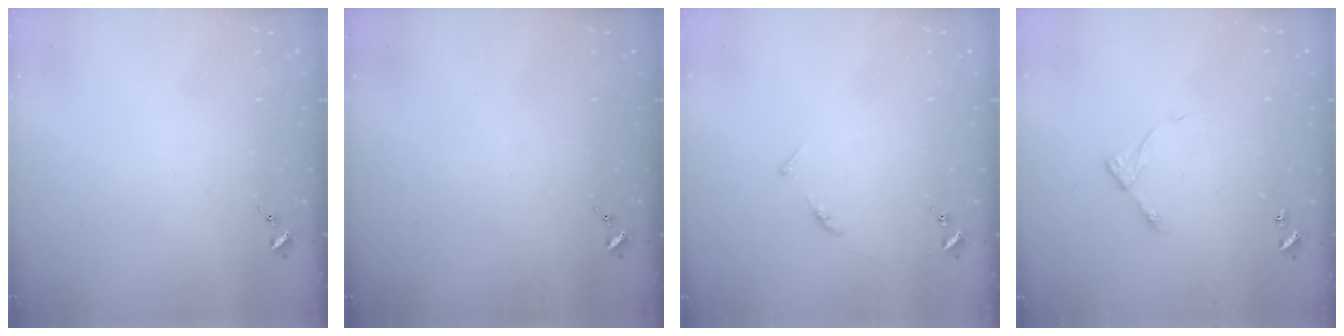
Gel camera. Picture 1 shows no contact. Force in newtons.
{"total": 0.0}
{"total": 4.5, "press": 4.4, "slide": 0.5}
{"total": 5.8, "press": 5.7, "slide": 0.6}